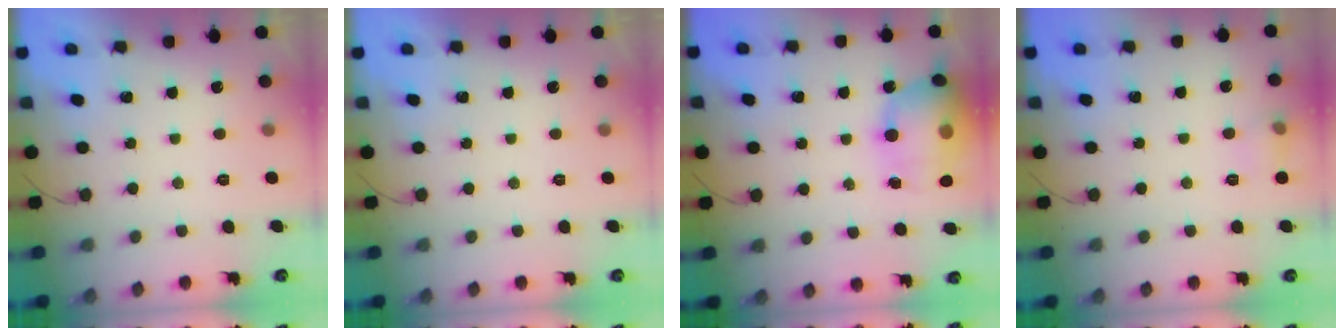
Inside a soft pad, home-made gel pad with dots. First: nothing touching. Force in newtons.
{"total": 0.0}
{"total": 17.5, "press": 17.1, "slide": 3.4}
{"total": 6.3, "press": 6.1, "slide": 1.7}